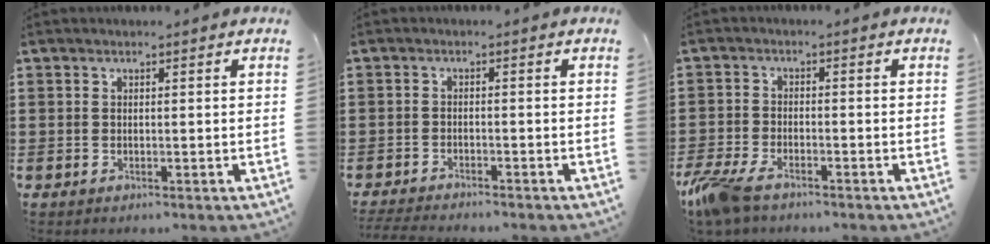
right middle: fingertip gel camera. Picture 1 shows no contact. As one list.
[{"total": 2.4, "force": [-2.4, 0.0, 0.3], "torque": [-0.014, -0.003, -0.051]}, {"total": 5.4, "force": [-4.1, 1.7, 3.0], "torque": [-0.091, -0.013, -0.087]}]